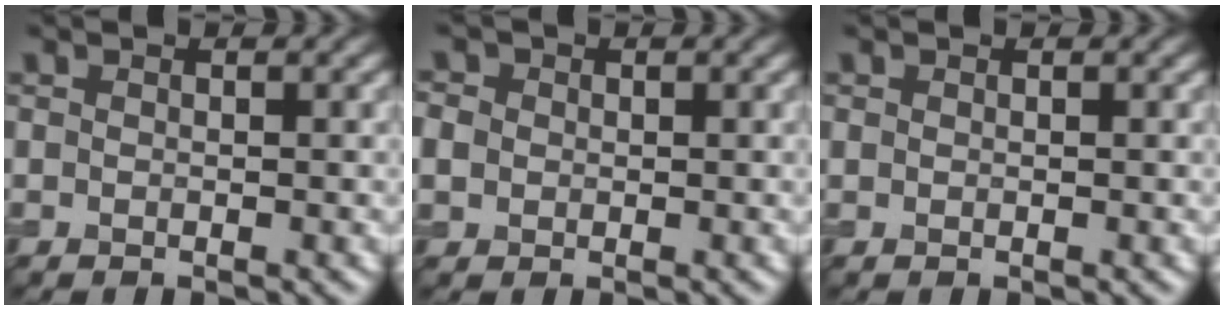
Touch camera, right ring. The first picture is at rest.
{"total": 2.4, "force": [0.3, 2.2, 1.0], "torque": [-0.025, 0.011, 0.001]}
{"total": 0.0}